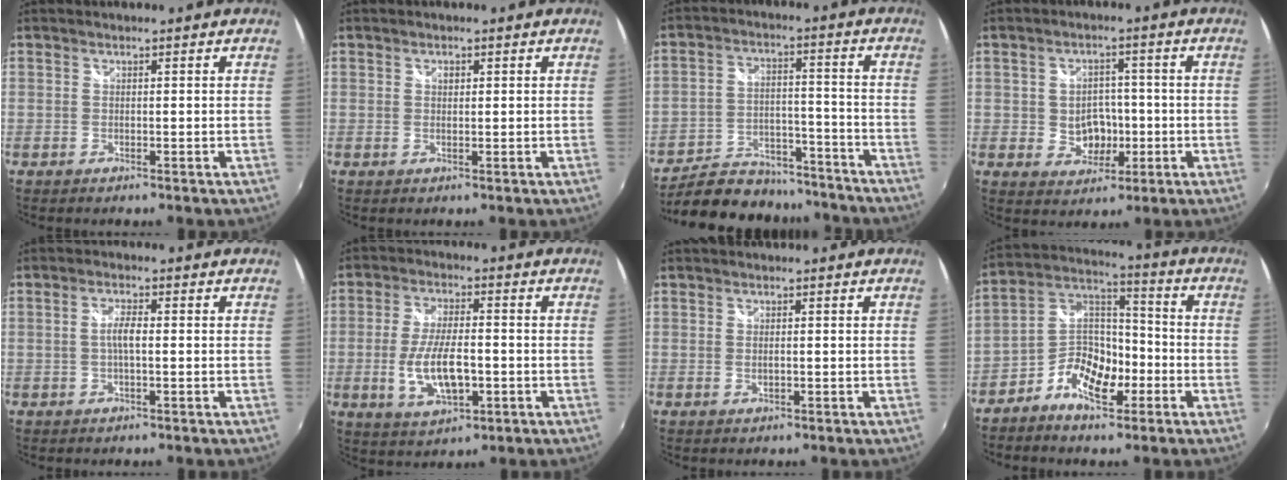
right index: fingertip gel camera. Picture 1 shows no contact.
{"total": 0.9, "force": [0.3, 0.7, 0.5], "torque": [-0.008, 0.002, 0.004]}
{"total": 19.1, "force": [-16.5, 7.7, 6.0], "torque": [-0.136, 0.022, -0.226]}
{"total": 6.0, "force": [-1.1, 5.1, 3.0], "torque": [-0.059, 0.010, -0.004]}
{"total": 2.7, "force": [-0.2, 0.5, 2.7], "torque": [-0.051, 0.002, -0.004]}
{"total": 10.2, "force": [-2.3, 4.2, 9.0], "torque": [-0.178, -0.008, -0.036]}
{"total": 0.8, "force": [-0.1, 0.5, 0.6], "torque": [-0.012, -0.001, -0.002]}
{"total": 10.7, "force": [-5.0, 6.2, 7.1], "torque": [-0.150, 0.023, -0.095]}